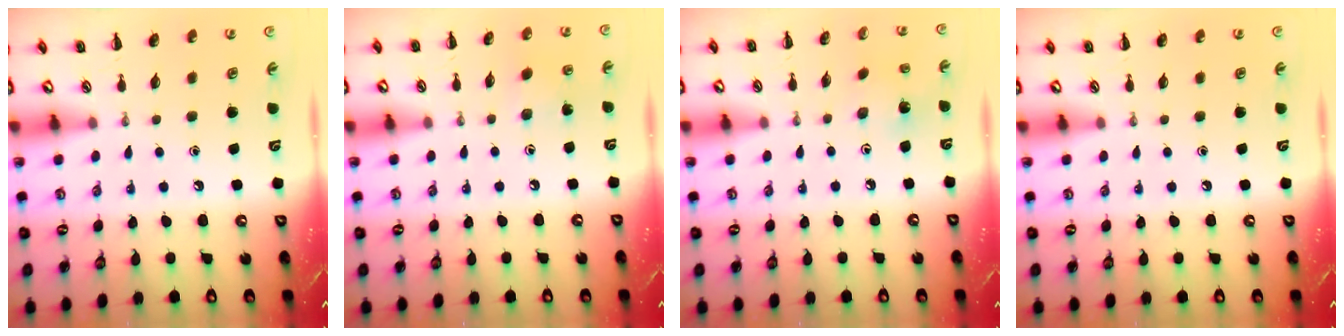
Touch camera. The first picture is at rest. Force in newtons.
{"total": 3.2, "press": 3.1, "slide": 1.0}
{"total": 2.7, "press": 2.5, "slide": 0.9}
{"total": 0.0}